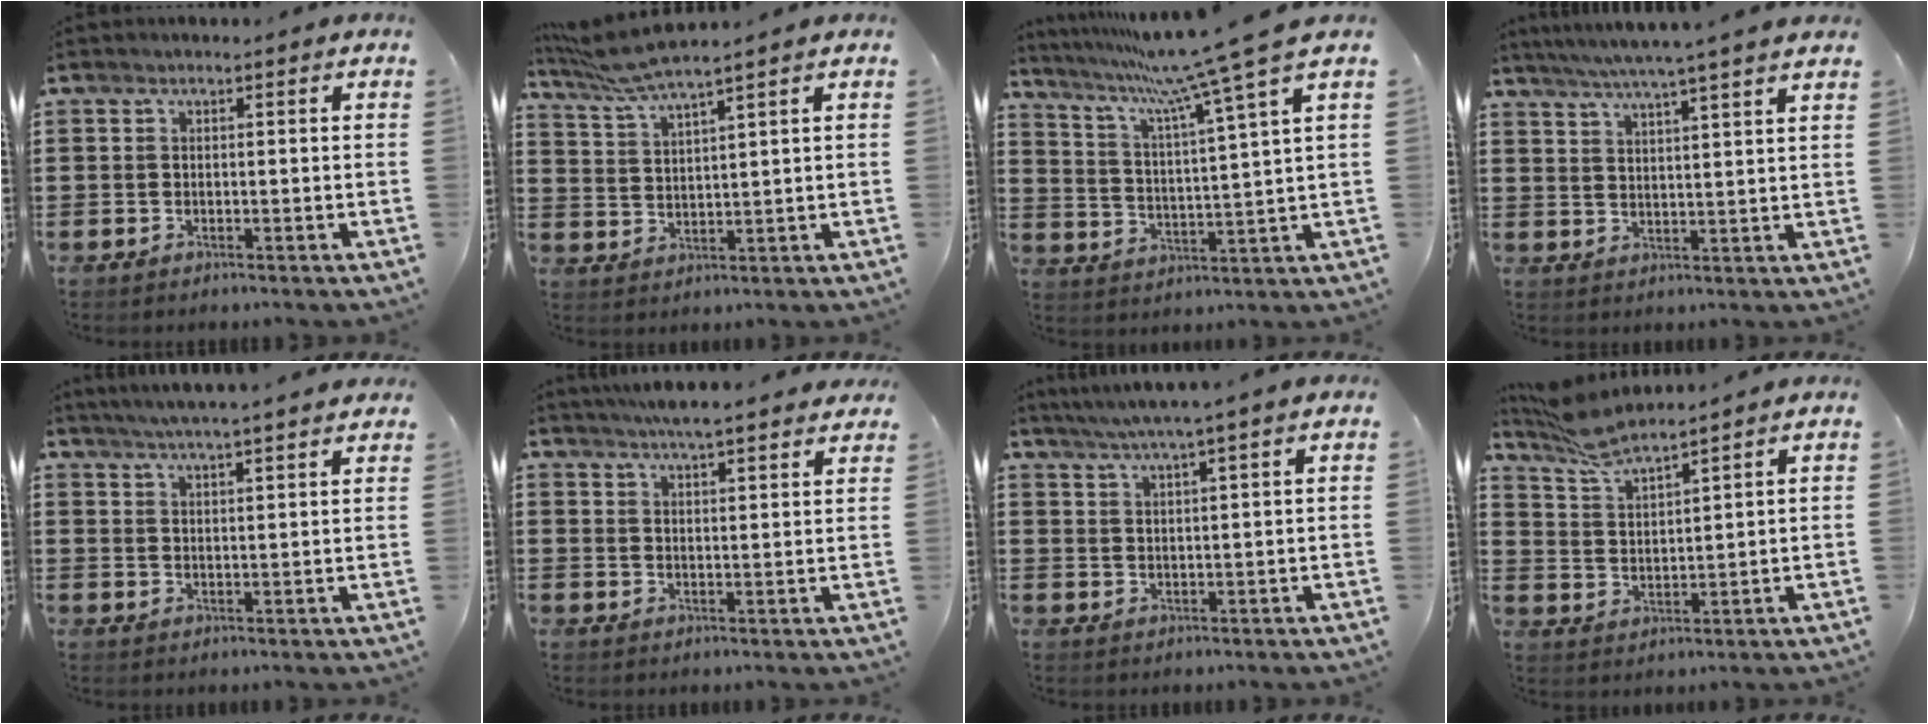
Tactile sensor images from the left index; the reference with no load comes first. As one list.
[{"total": 4.9, "force": [4.3, 0.0, 2.3], "torque": [-0.062, -0.013, 0.076]}, {"total": 10.3, "force": [8.3, -1.7, 5.8], "torque": [-0.144, -0.052, 0.130]}, {"total": 5.1, "force": [4.3, -0.9, 2.5], "torque": [-0.061, -0.021, 0.073]}, {"total": 4.0, "force": [3.8, -0.6, 1.2], "torque": [-0.036, -0.014, 0.066]}, {"total": 4.8, "force": [4.5, 0.2, 1.6], "torque": [-0.043, -0.010, 0.083]}, {"total": 3.9, "force": [3.1, -0.6, 2.2], "torque": [-0.051, -0.008, 0.054]}, {"total": 6.9, "force": [6.2, 0.7, 2.8], "torque": [-0.076, -0.018, 0.114]}]